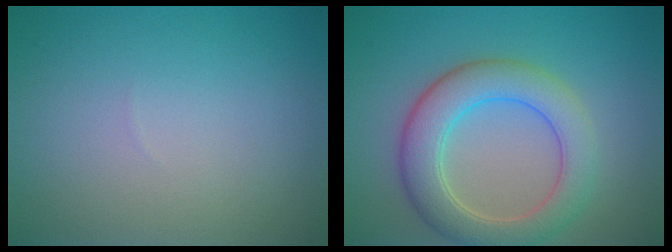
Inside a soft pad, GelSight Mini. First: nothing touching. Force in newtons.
{"total": 6.0, "press": 6.0, "slide": 0.3}